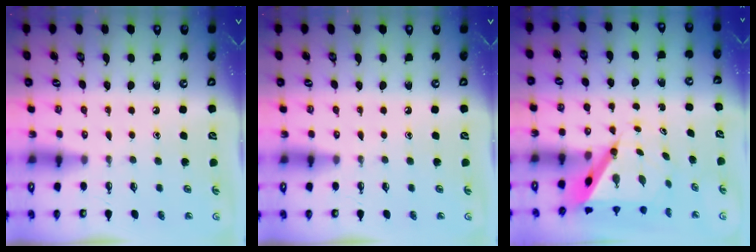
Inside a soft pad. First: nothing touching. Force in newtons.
{"total": 0.0}
{"total": 7.1, "press": 7.1, "slide": 0.7}